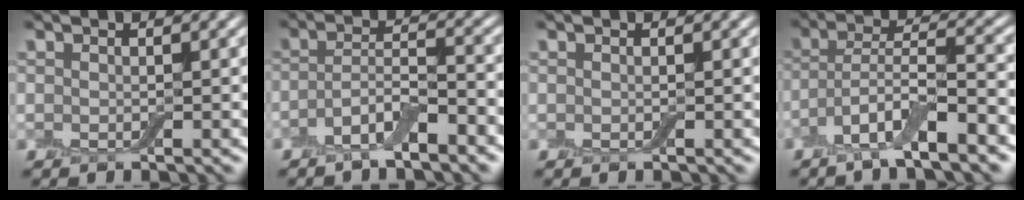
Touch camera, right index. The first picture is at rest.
{"total": 4.0, "force": [-2.7, 1.0, 2.8], "torque": [-0.052, 0.001, -0.055]}
{"total": 0.0}
{"total": 6.3, "force": [-3.9, 1.2, 4.8], "torque": [-0.088, 0.003, -0.076]}